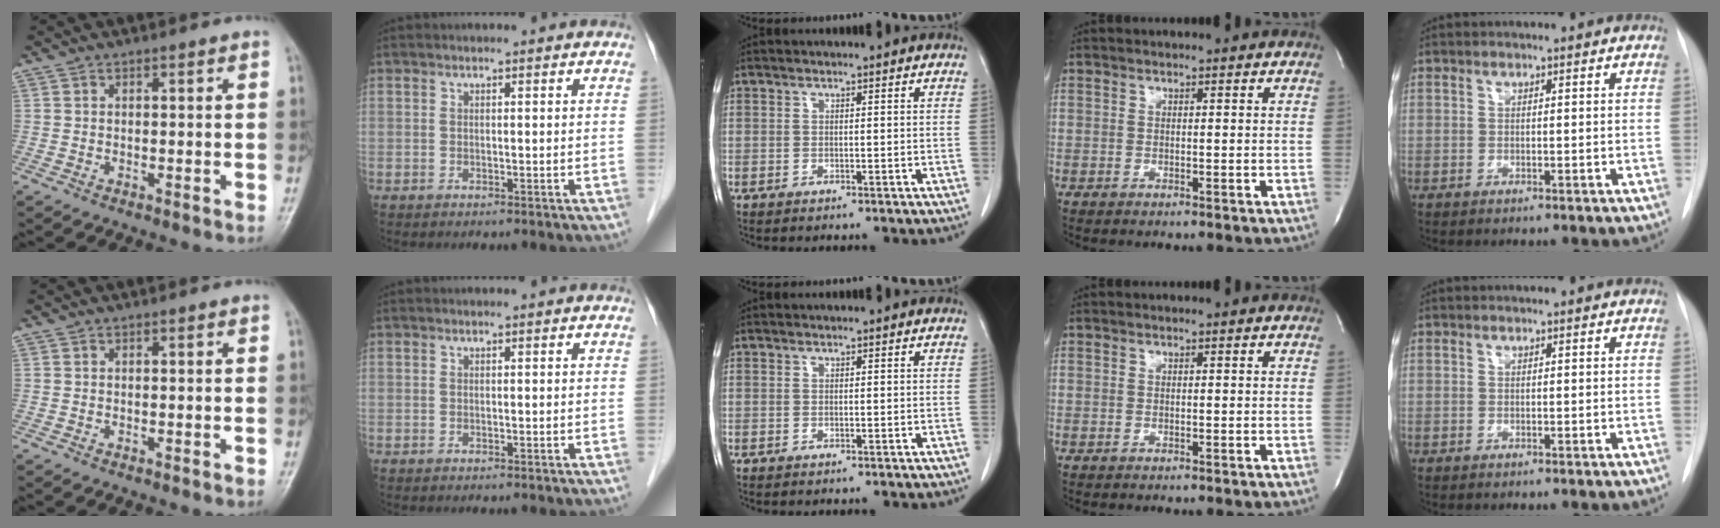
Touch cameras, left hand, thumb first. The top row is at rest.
{}